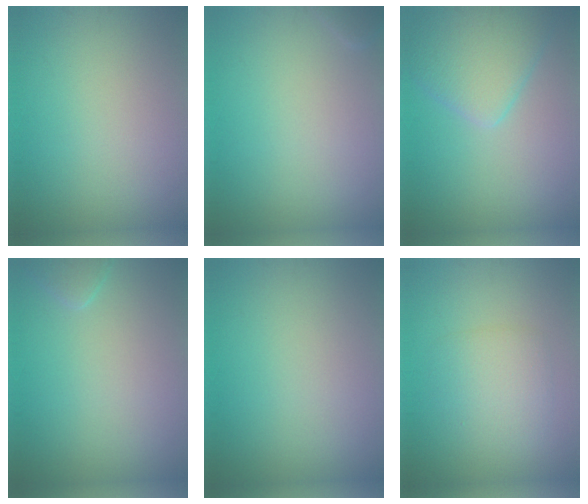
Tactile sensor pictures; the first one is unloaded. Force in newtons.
{"total": 0.7, "press": 0.7, "slide": 0.1}
{"total": 5.0, "press": 5.0, "slide": 0.3}
{"total": 1.1, "press": 1.1, "slide": 0.1}
{"total": 0.0}
{"total": 2.8, "press": 2.8, "slide": 0.0}